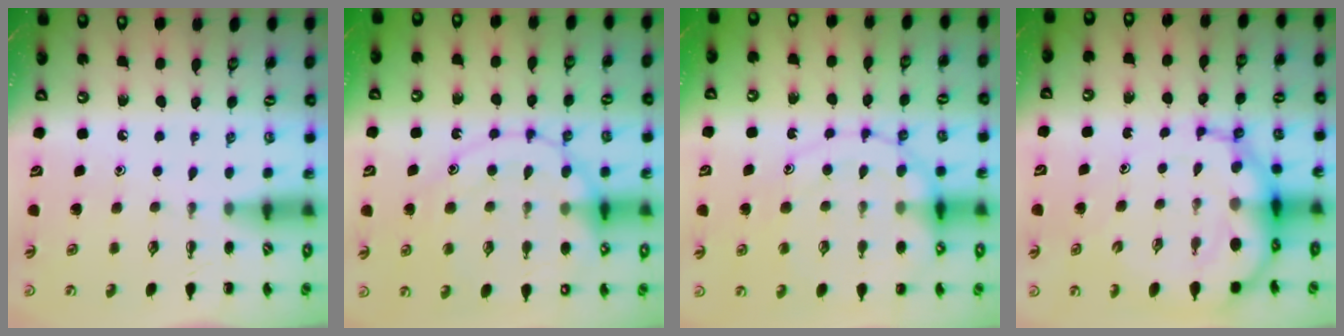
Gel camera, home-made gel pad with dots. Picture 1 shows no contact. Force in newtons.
{"total": 16.5, "press": 16.3, "slide": 2.2}
{"total": 15.1, "press": 14.8, "slide": 2.7}
{"total": 13.1, "press": 12.6, "slide": 3.5}